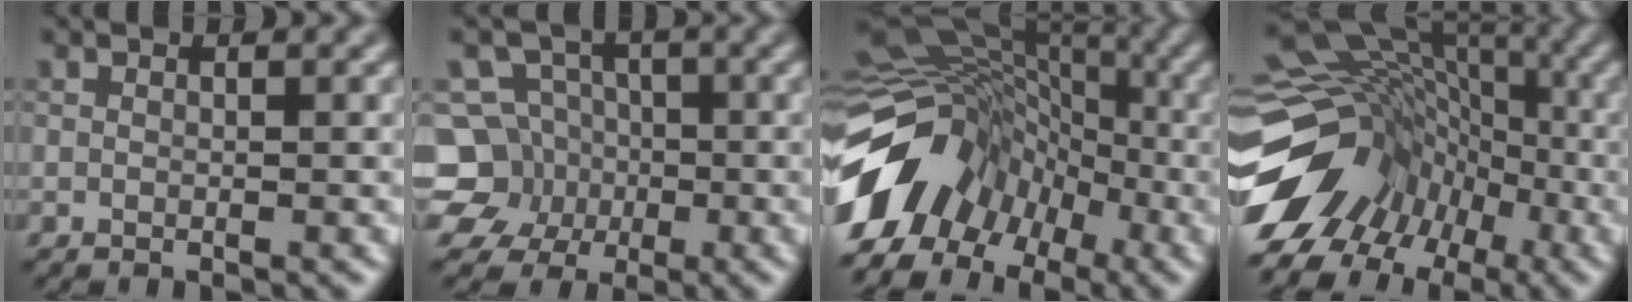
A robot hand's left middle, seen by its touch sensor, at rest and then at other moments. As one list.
[{"total": 8.4, "force": [-2.4, 7.8, 2.1], "torque": [-0.035, 0.012, -0.073]}, {"total": 11.3, "force": [-5.7, 8.2, 5.3], "torque": [-0.106, 0.007, -0.108]}, {"total": 17.7, "force": [-6.3, 14.2, 8.4], "torque": [-0.157, 0.001, -0.104]}]